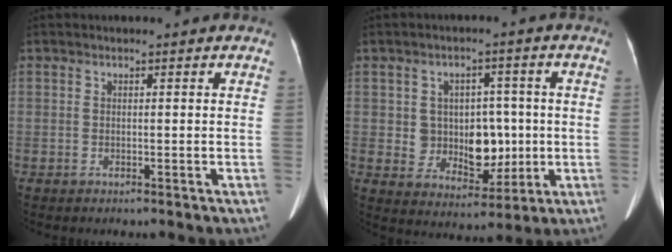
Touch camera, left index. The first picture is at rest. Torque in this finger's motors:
{"motor_torque": [0.19, -0.03, 0.13, 0.07]}